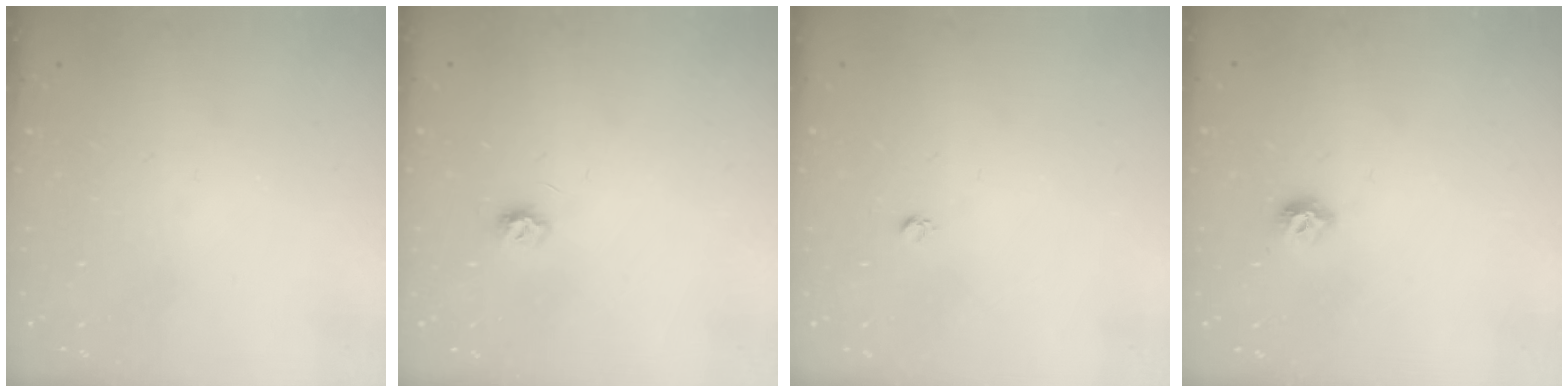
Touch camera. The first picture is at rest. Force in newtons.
{"total": 4.6, "press": 4.6, "slide": 0.5}
{"total": 2.7, "press": 2.7, "slide": 0.3}
{"total": 5.8, "press": 5.7, "slide": 0.9}